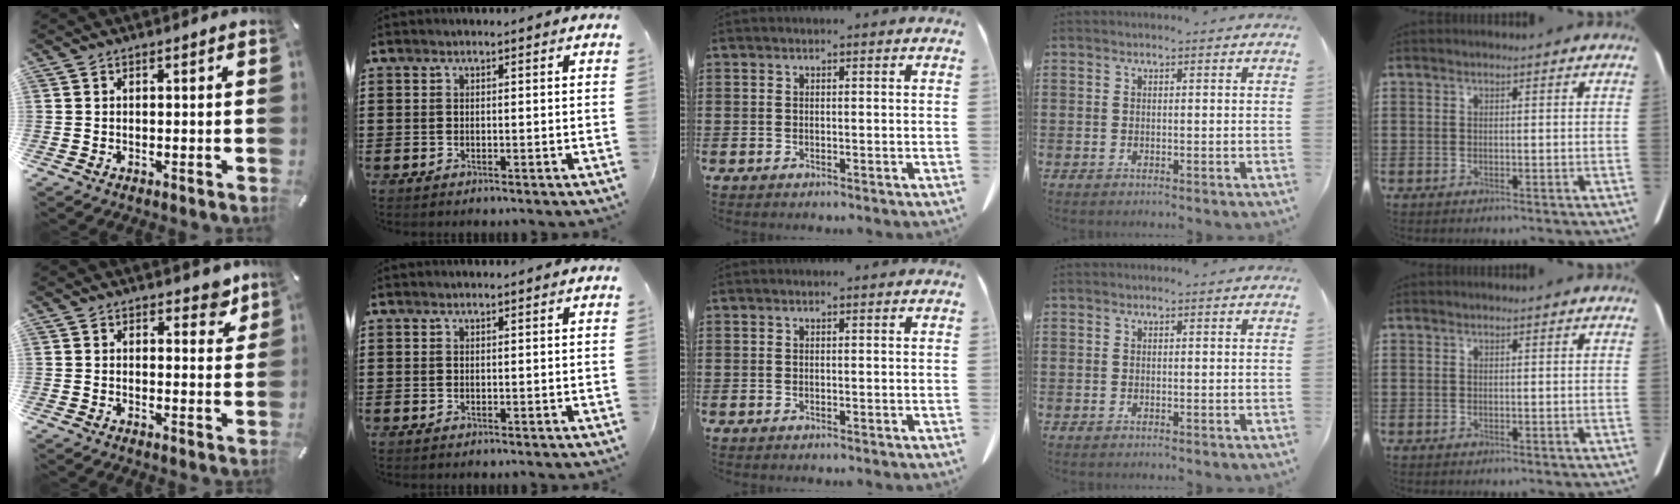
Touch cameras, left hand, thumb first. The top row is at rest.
{"thumb": {"total": 4.6, "force": [3.3, 2.7, 1.7], "torque": [-0.001, -0.016, 0.053]}}